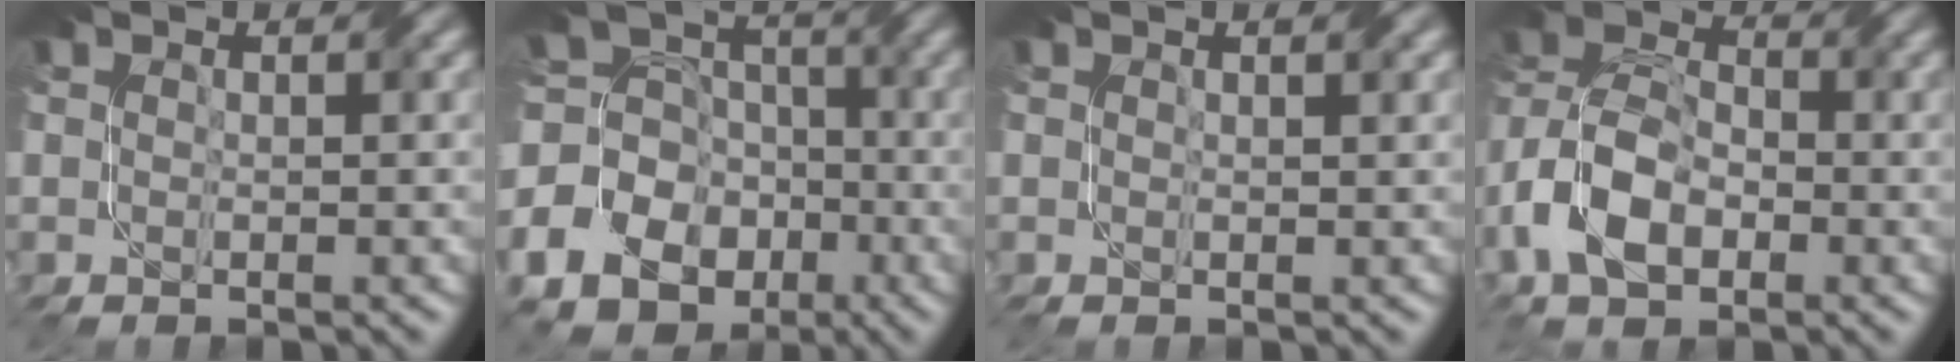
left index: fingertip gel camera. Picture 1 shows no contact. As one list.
[{"total": 16.9, "force": [-7.3, 14.5, 4.9], "torque": [-0.139, -0.043, -0.126]}, {"total": 1.3, "force": [0.8, 0.3, 0.9], "torque": [-0.011, -0.001, 0.009]}, {"total": 8.5, "force": [-3.4, 5.3, 5.6], "torque": [-0.123, 0.004, -0.076]}]